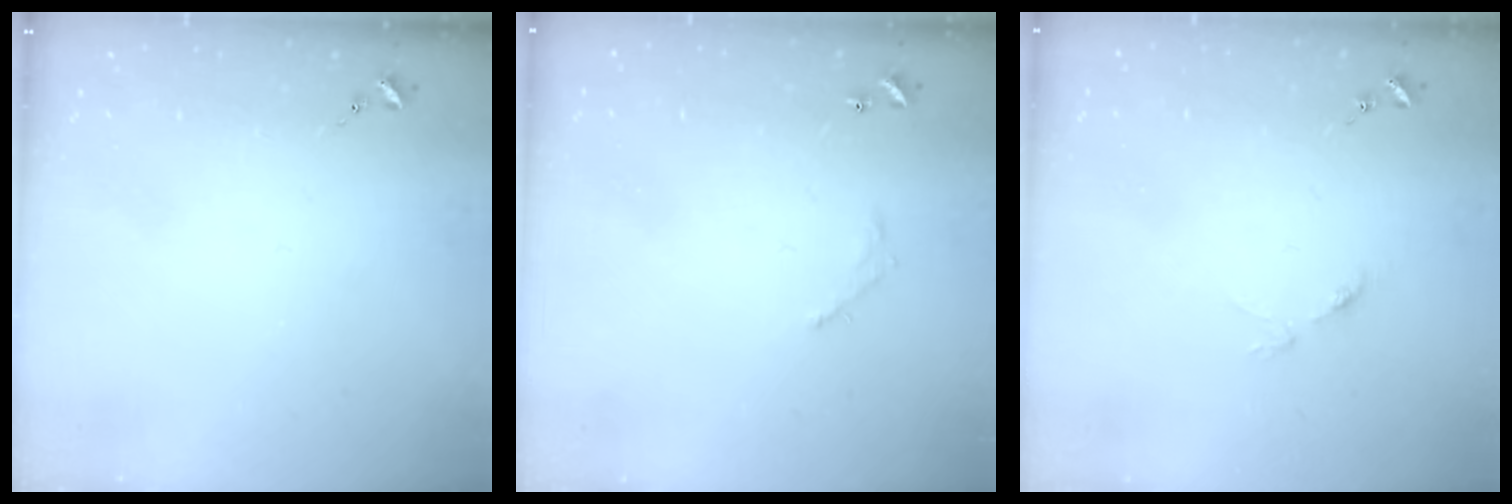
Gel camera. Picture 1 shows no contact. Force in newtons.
{"total": 4.3, "press": 4.3, "slide": 0.2}
{"total": 3.7, "press": 3.7, "slide": 0.3}